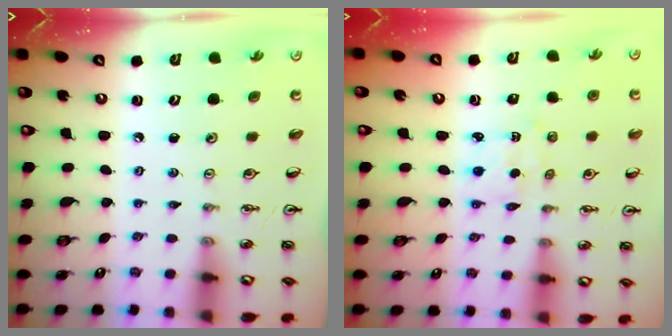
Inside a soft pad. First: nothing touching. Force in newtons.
{"total": 1.6, "press": 1.5, "slide": 0.7}